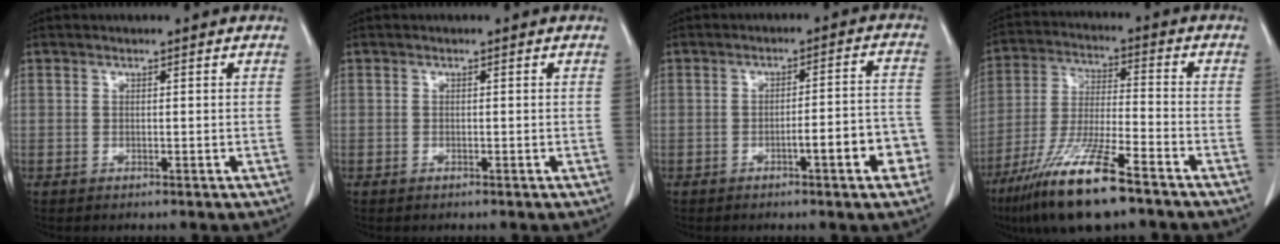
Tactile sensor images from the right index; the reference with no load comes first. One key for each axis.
{"total": 0.0}
{"total": 7.6, "fx": -3.4, "fy": 1.0, "fz": 6.7, "tx": -0.080, "ty": 0.023, "tz": -0.041}
{"total": 14.9, "fx": -9.9, "fy": 1.7, "fz": 11.0, "tx": -0.229, "ty": -0.037, "tz": -0.183}